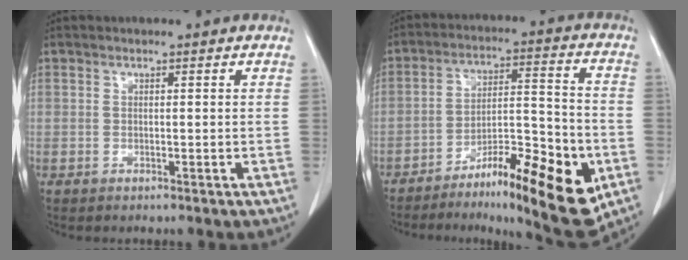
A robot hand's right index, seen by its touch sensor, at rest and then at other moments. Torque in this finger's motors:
{"motor_torque": [1.21, -0.93, 0.59, 0.10]}